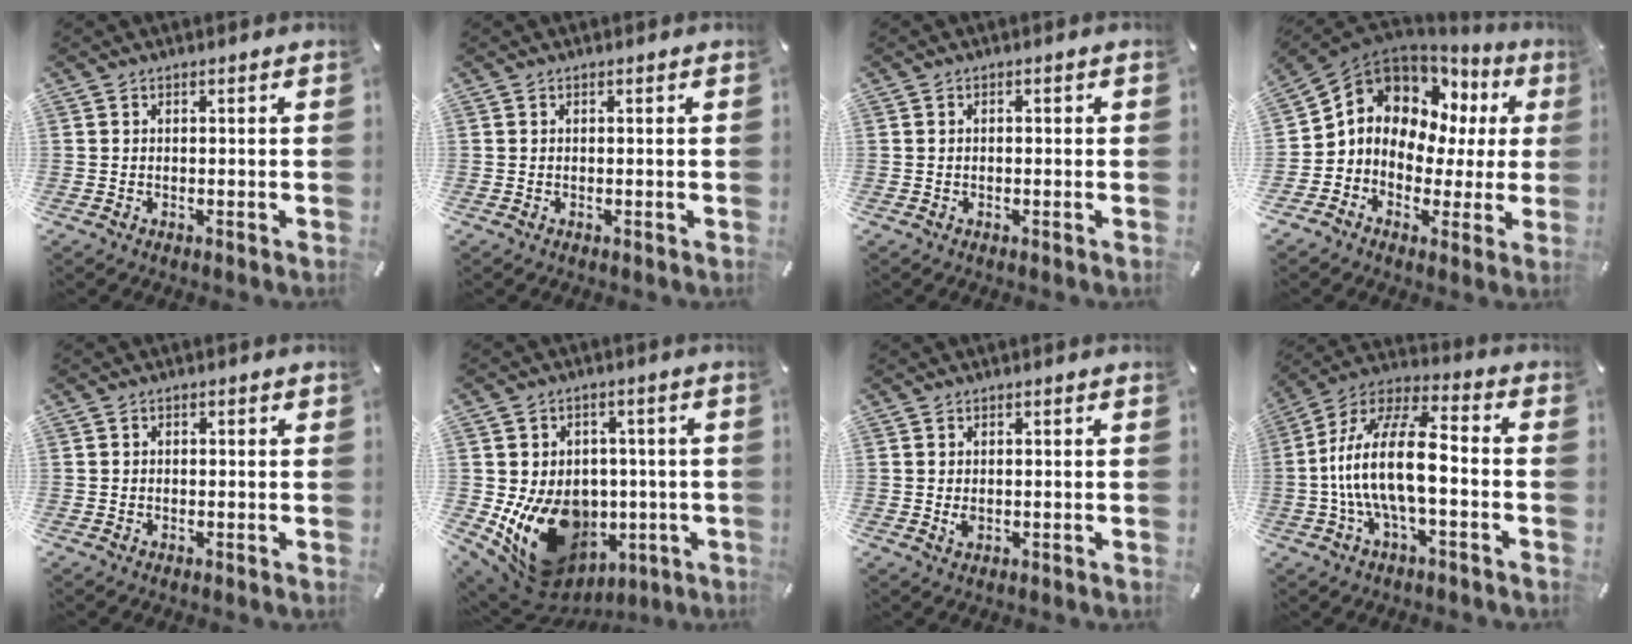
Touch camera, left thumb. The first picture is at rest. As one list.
[{"total": 0.0}, {"total": 0.8, "force": [-0.3, 0.5, 0.6], "torque": [-0.011, 0.002, -0.006]}, {"total": 10.5, "force": [3.5, 8.9, 4.3], "torque": [-0.090, -0.037, 0.069]}, {"total": 0.8, "force": [-0.2, 0.7, 0.3], "torque": [-0.005, 0.005, -0.005]}, {"total": 16.7, "force": [-3.9, 13.4, 9.3], "torque": [-0.157, 0.004, -0.045]}, {"total": 1.6, "force": [0.0, 1.1, 1.1], "torque": [-0.014, -0.001, -0.003]}, {"total": 17.3, "force": [-2.9, 7.1, 15.6], "torque": [-0.316, 0.002, -0.052]}]